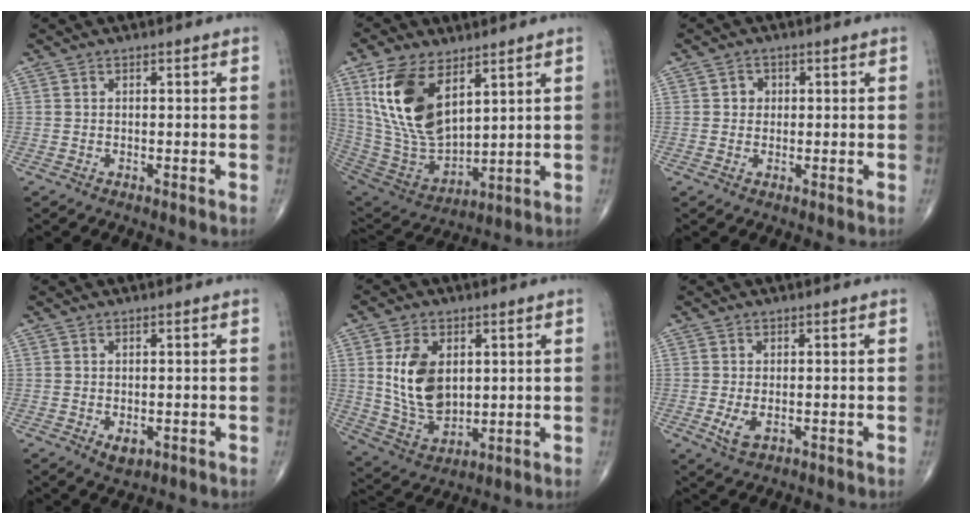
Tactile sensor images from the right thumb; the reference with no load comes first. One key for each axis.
{"total": 18.6, "fx": 8.0, "fy": 9.6, "fz": 13.7, "tx": -0.250, "ty": -0.036, "tz": 0.170}
{"total": 2.1, "fx": 0.4, "fy": 1.9, "fz": 0.7, "tx": 0.002, "ty": 0.002, "tz": 0.003}
{"total": 2.4, "fx": -0.6, "fy": 1.6, "fz": 1.8, "tx": -0.017, "ty": -0.003, "tz": -0.002}
{"total": 12.5, "fx": 2.5, "fy": 8.0, "fz": 9.2, "tx": -0.151, "ty": -0.018, "tz": 0.060}
{"total": 3.2, "fx": -0.7, "fy": 1.6, "fz": 2.6, "tx": -0.056, "ty": -0.009, "tz": -0.011}